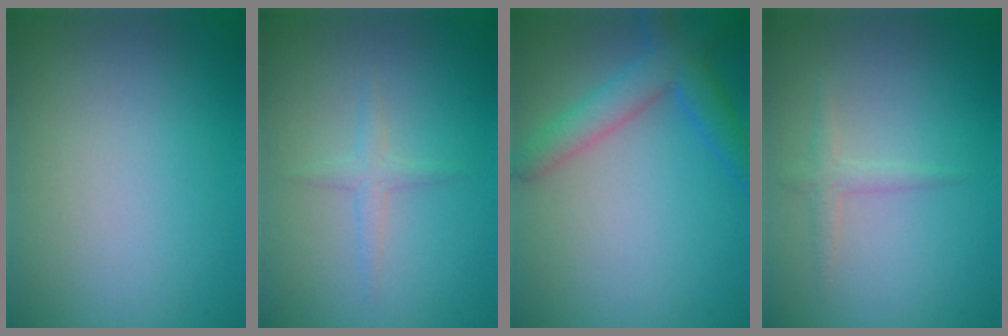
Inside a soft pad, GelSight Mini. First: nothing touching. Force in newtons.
{"total": 1.3, "press": 1.3, "slide": 0.1}
{"total": 3.9, "press": 3.9, "slide": 0.2}
{"total": 1.3, "press": 1.3, "slide": 0.0}